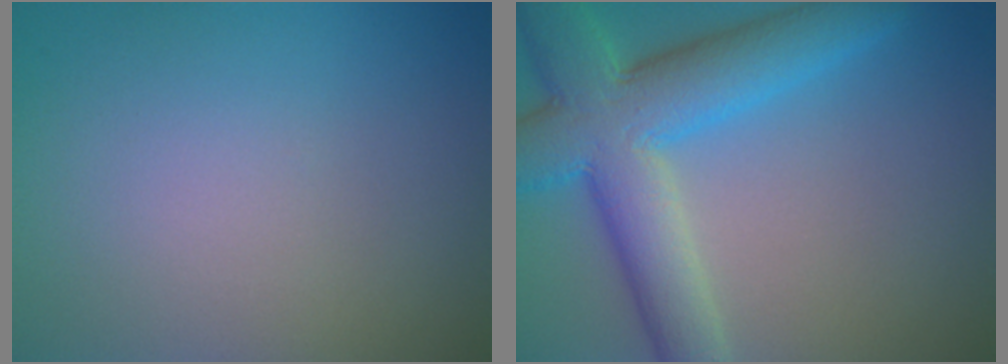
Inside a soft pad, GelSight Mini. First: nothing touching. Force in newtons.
{"total": 9.4, "press": 9.4, "slide": 0.3}